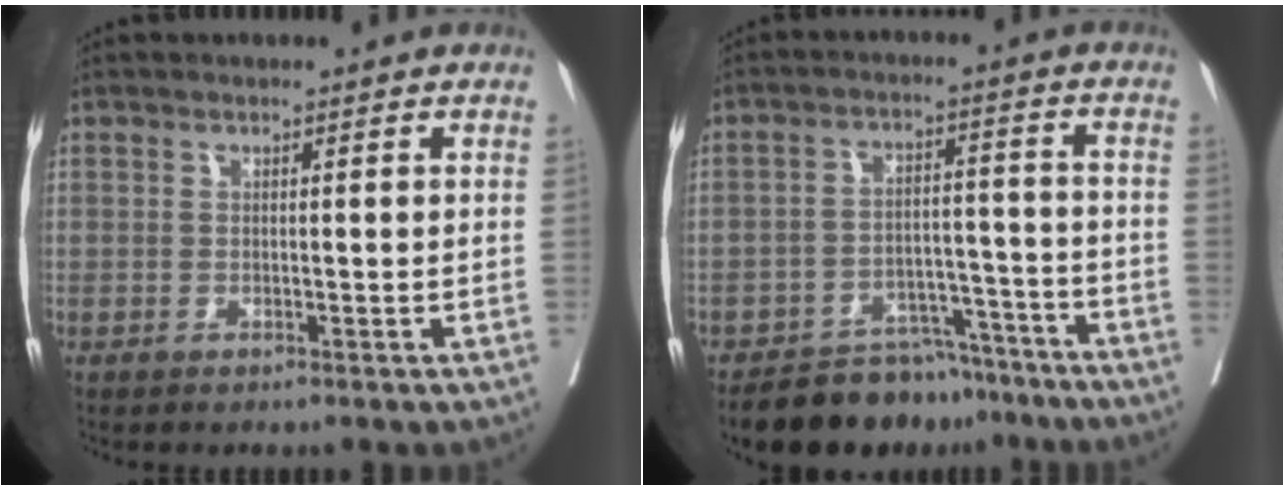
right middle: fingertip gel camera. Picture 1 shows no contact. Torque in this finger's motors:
{"motor_torque": [0.30, -0.54, 0.32, 0.06]}